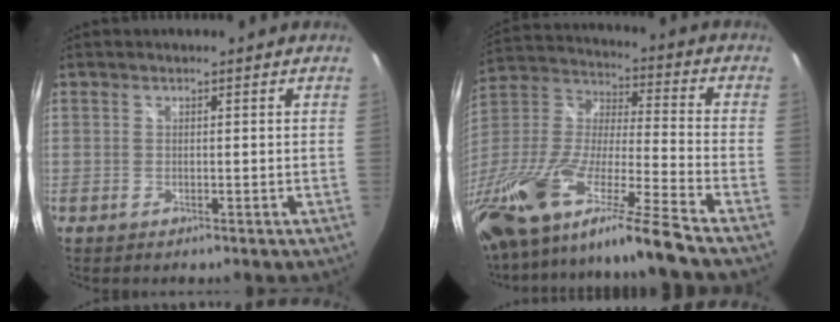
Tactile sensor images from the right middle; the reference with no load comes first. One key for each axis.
{"total": 26.1, "fx": -18.6, "fy": 0.9, "fz": 18.2, "tx": -0.322, "ty": -0.067, "tz": -0.338}